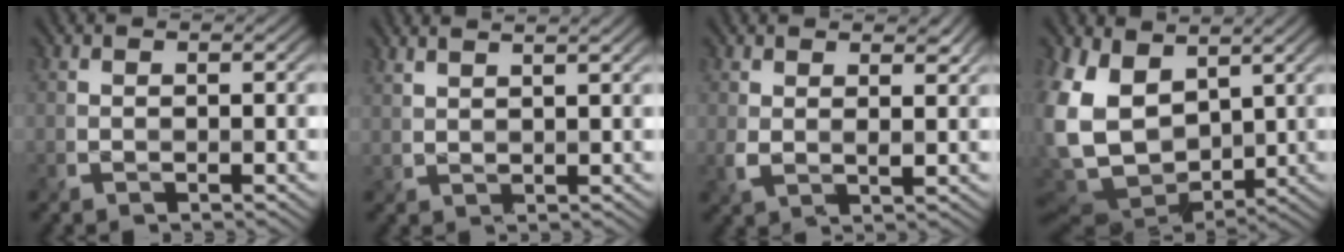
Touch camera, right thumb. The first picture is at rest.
{"total": 3.0, "force": [2.6, 0.5, 1.5], "torque": [-0.014, 0.007, 0.034]}
{"total": 2.9, "force": [1.9, 1.3, 1.7], "torque": [-0.041, -0.007, 0.037]}
{"total": 13.5, "force": [3.2, 9.5, 9.0], "torque": [-0.241, -0.020, 0.083]}